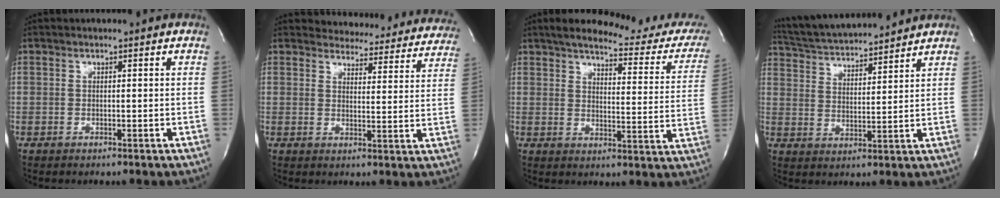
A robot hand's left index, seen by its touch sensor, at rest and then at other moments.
{"total": 19.1, "force": [18.2, 5.0, 3.0], "torque": [-0.013, -0.051, 0.191]}
{"total": 20.4, "force": [18.2, 4.2, 8.4], "torque": [-0.096, -0.043, 0.204]}
{"total": 13.8, "force": [13.0, 1.2, 4.6], "torque": [-0.092, 0.018, 0.216]}